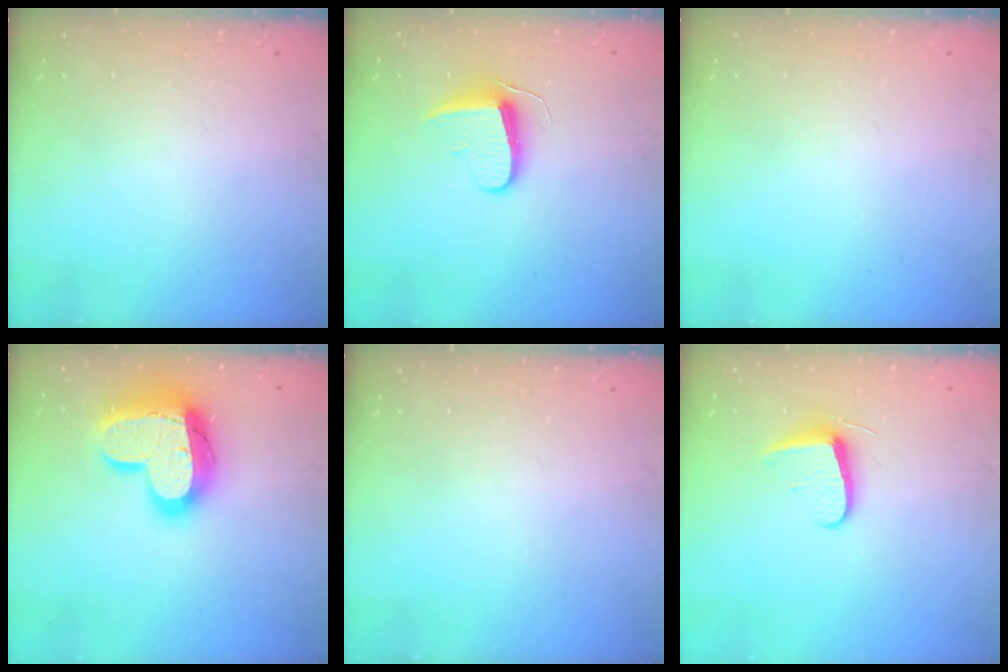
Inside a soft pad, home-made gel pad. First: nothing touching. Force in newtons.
{"total": 9.6, "press": 9.5, "slide": 0.7}
{"total": 0.0}
{"total": 19.7, "press": 19.7, "slide": 1.4}
{"total": 0.0}
{"total": 7.8, "press": 7.7, "slide": 0.4}